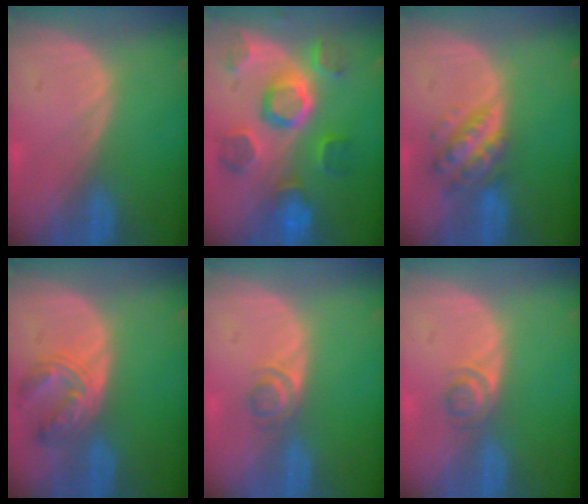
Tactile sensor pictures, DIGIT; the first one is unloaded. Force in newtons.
{"total": 10.7, "press": 9.7, "slide": 4.4}
{"total": 6.3, "press": 5.7, "slide": 2.7}
{"total": 5.7, "press": 5.7, "slide": 0.4}
{"total": 2.5, "press": 2.4, "slide": 0.8}
{"total": 2.5, "press": 2.4, "slide": 0.8}